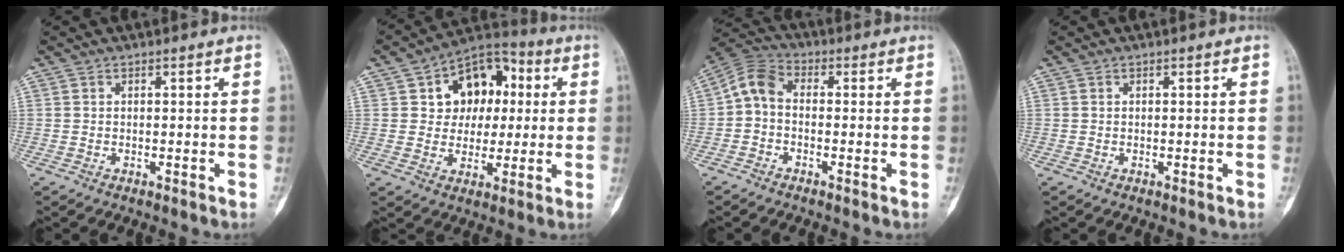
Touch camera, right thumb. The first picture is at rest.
{"total": 13.5, "force": [2.9, 10.3, 8.2], "torque": [-0.063, 0.017, 0.039]}
{"total": 6.2, "force": [-0.6, 4.1, 4.5], "torque": [-0.082, 0.023, -0.030]}
{"total": 0.0}